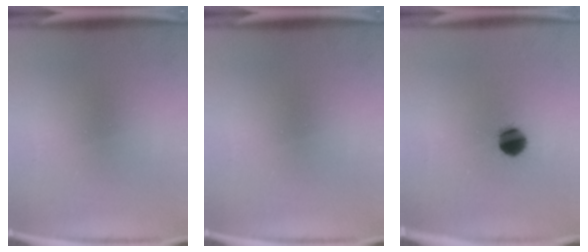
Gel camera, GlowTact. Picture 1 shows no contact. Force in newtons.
{"total": 0.0}
{"total": 6.4}